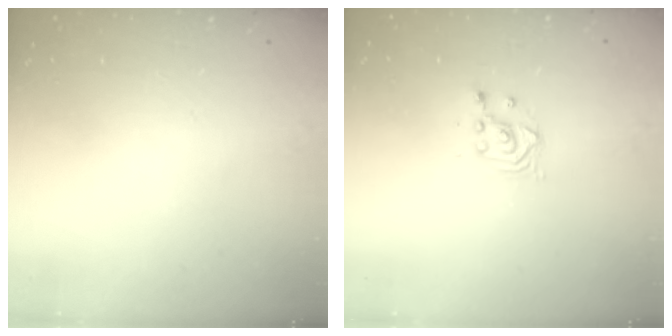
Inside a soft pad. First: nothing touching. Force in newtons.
{"total": 2.5, "press": 2.5, "slide": 0.2}